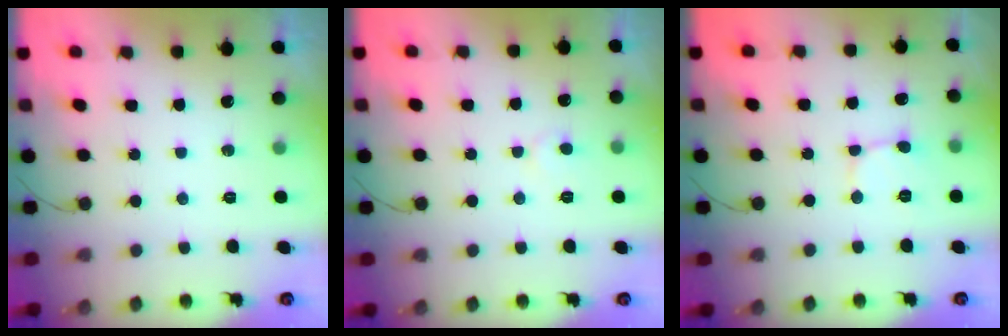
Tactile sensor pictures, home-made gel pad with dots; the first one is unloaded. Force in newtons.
{"total": 3.9, "press": 3.9, "slide": 0.4}
{"total": 2.3, "press": 2.3, "slide": 0.2}